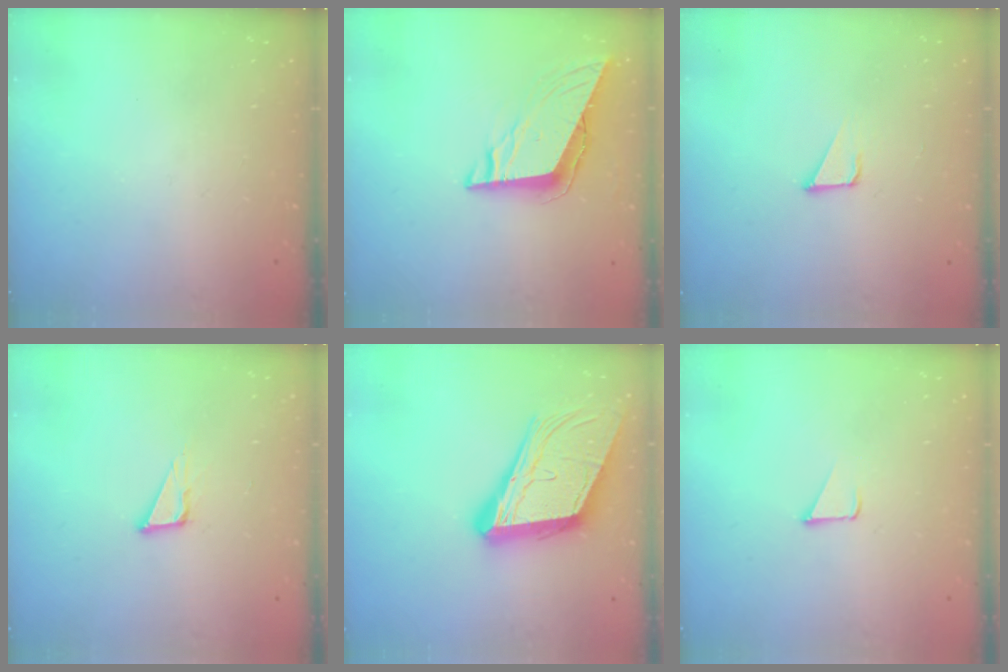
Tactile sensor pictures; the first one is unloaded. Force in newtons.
{"total": 8.6, "press": 8.5, "slide": 1.3}
{"total": 2.1, "press": 2.1, "slide": 0.1}
{"total": 5.3, "press": 5.3, "slide": 0.3}
{"total": 20.4, "press": 20.0, "slide": 3.9}
{"total": 1.7, "press": 1.7, "slide": 0.1}